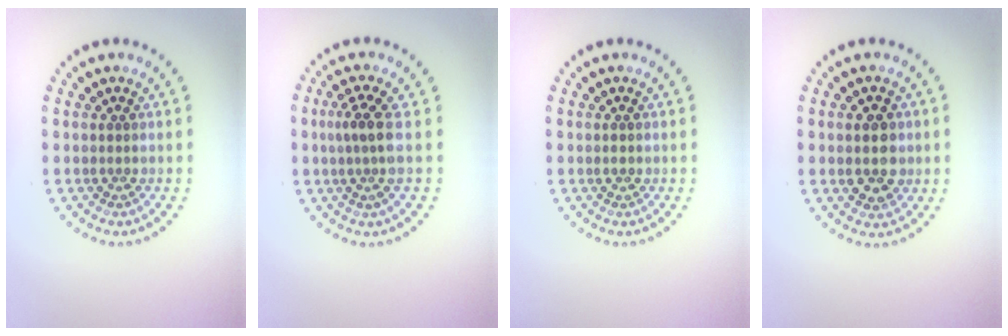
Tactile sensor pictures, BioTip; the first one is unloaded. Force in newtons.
{"total": 2.7, "press": 2.0, "slide": 1.8}
{"total": 0.9, "press": 0.9, "slide": 0.1}
{"total": 3.0, "press": 2.9, "slide": 0.4}